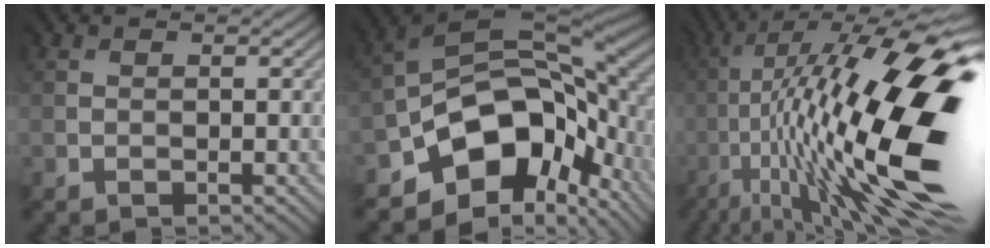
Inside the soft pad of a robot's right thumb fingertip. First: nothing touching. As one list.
[{"total": 12.6, "force": [-5.6, 8.2, 7.8], "torque": [-0.129, -0.004, -0.113]}, {"total": 20.1, "force": [-1.2, 5.5, 19.2], "torque": [-0.336, 0.035, -0.019]}]